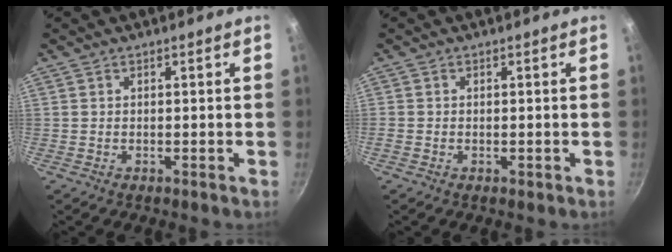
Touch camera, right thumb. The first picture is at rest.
{"total": 0.8, "force": [-0.3, 0.6, 0.5], "torque": [-0.010, 0.000, -0.006]}